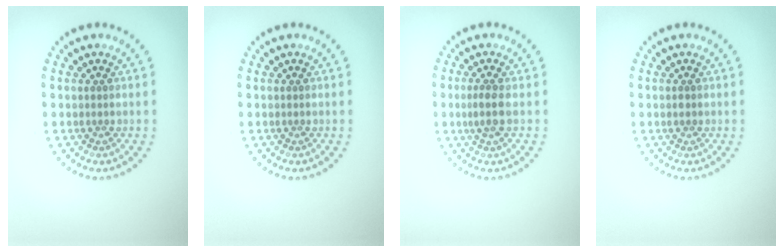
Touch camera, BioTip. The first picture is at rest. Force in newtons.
{"total": 0.0}
{"total": 1.7, "press": 1.5, "slide": 0.8}
{"total": 0.7, "press": 0.7, "slide": 0.1}